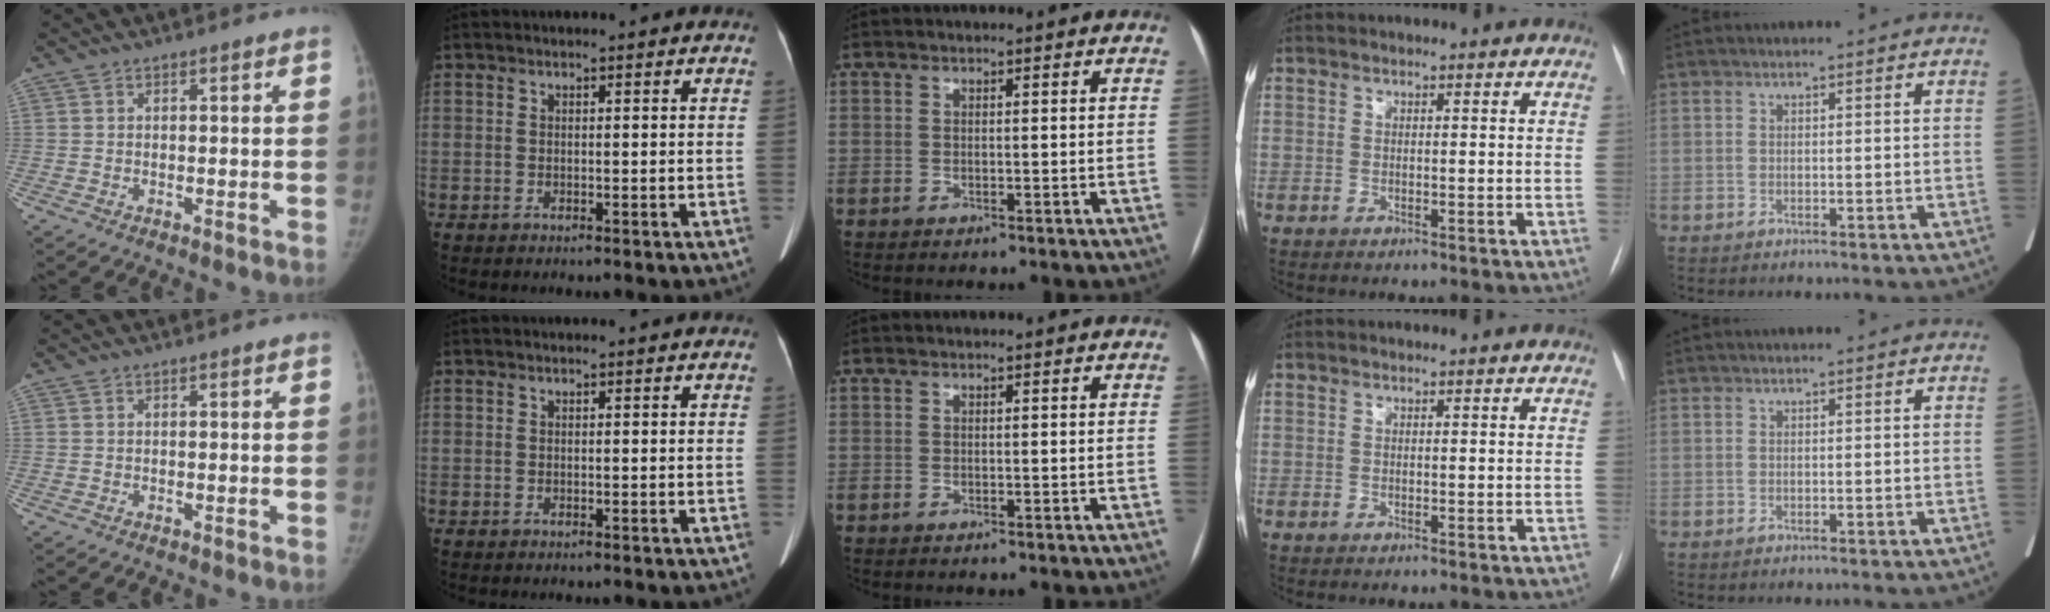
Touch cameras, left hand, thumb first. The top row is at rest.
{}